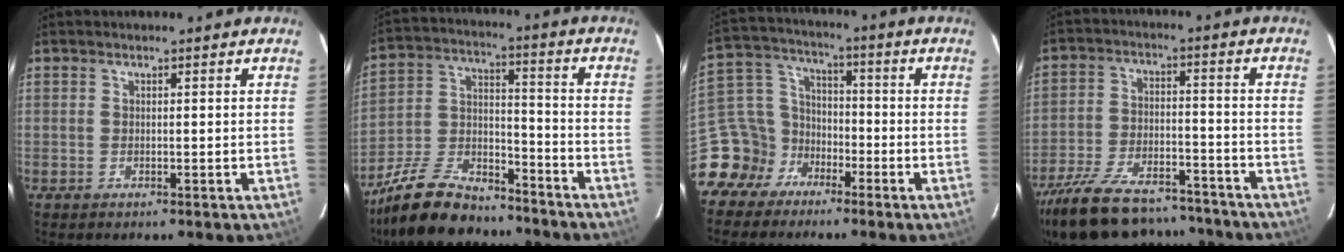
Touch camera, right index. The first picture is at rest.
{"total": 18.2, "force": [-14.4, 7.5, 8.3], "torque": [-0.186, 0.006, -0.239]}
{"total": 11.0, "force": [-7.4, 7.9, 1.8], "torque": [-0.064, 0.038, -0.142]}
{"total": 24.6, "force": [-20.1, 9.0, 10.8], "torque": [-0.231, -0.017, -0.305]}